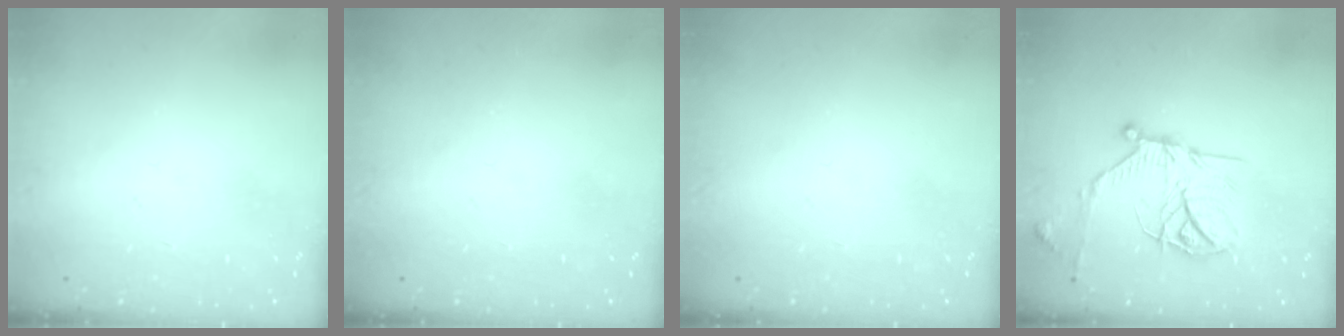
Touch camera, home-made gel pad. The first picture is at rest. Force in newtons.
{"total": 0.0}
{"total": 0.0}
{"total": 17.1, "press": 17.1, "slide": 1.1}